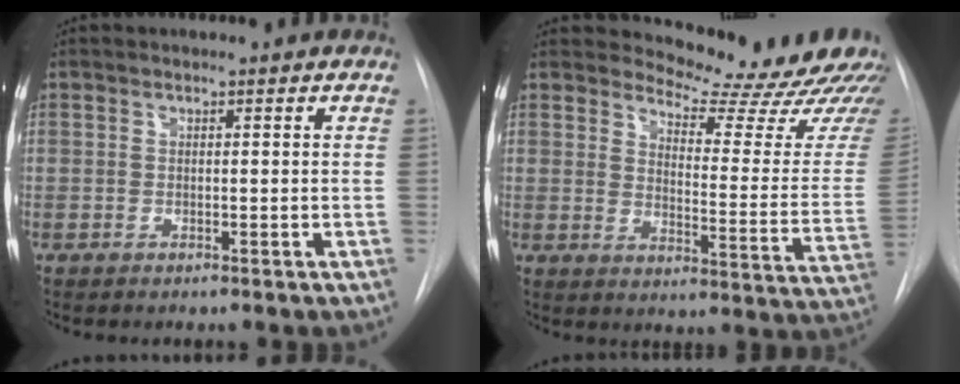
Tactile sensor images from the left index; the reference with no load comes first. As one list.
[{"total": 19.2, "force": [18.0, 3.6, 5.4], "torque": [-0.056, -0.119, 0.197]}]